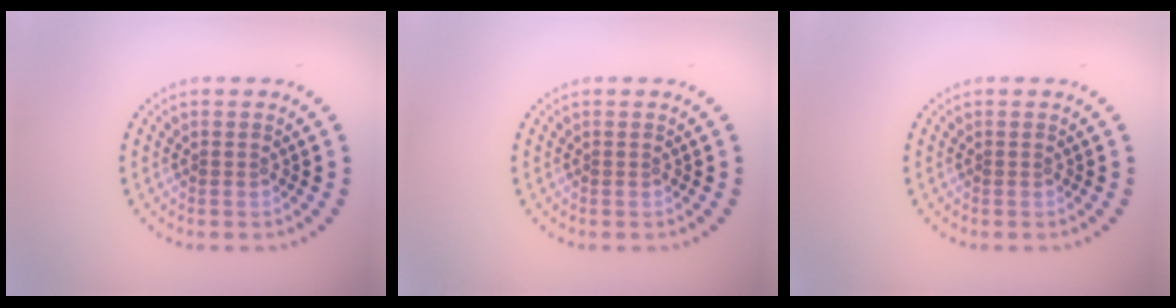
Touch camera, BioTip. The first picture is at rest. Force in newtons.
{"total": 0.0}
{"total": 0.0}